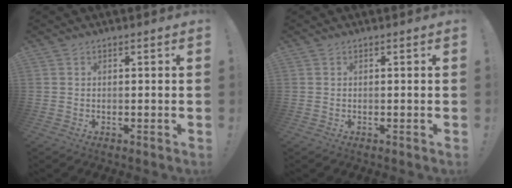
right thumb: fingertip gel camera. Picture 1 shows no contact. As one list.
[{"total": 0.0}]